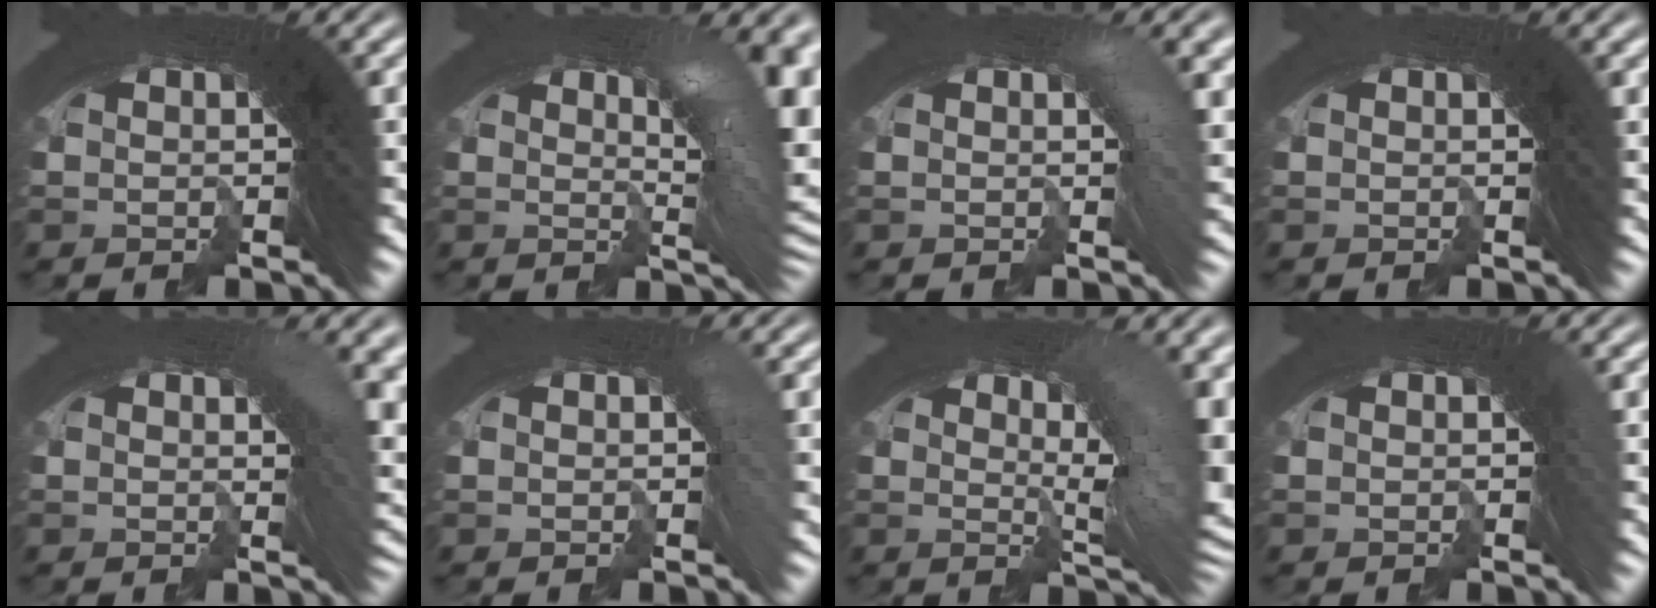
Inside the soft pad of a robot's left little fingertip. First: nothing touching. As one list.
[{"total": 6.7, "force": [0.3, 2.7, 6.2], "torque": [-0.070, 0.010, -0.001]}, {"total": 3.0, "force": [0.0, 0.9, 2.8], "torque": [-0.023, 0.014, -0.008]}, {"total": 0.0}, {"total": 4.4, "force": [0.5, 2.0, 3.9], "torque": [-0.021, 0.015, -0.002]}, {"total": 1.0, "force": [-0.4, 0.2, 0.8], "torque": [-0.010, 0.001, -0.005]}, {"total": 7.5, "force": [1.0, 2.8, 6.9], "torque": [-0.069, 0.010, 0.006]}, {"total": 0.7, "force": [-0.1, 0.1, 0.7], "torque": [-0.005, 0.001, 0.001]}]